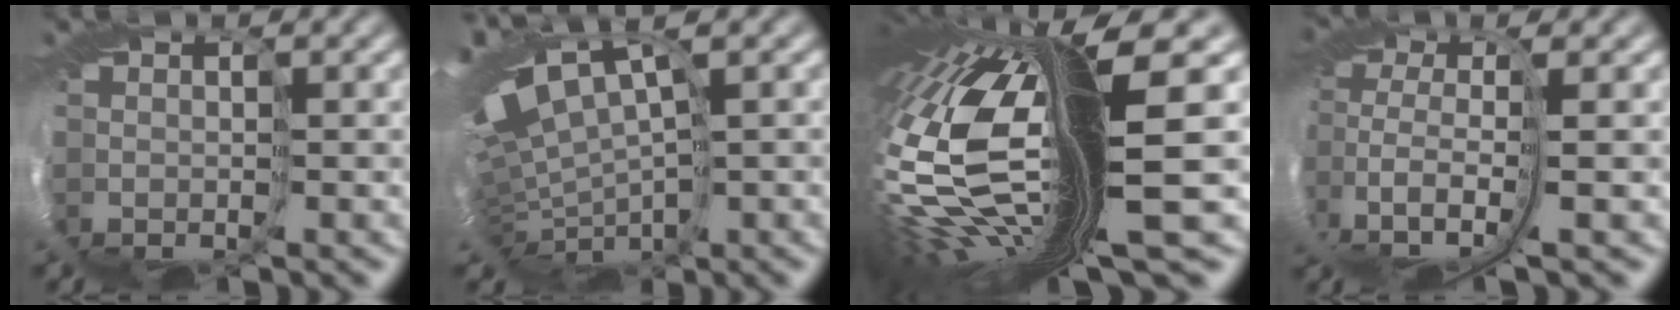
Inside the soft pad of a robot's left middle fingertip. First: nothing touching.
{"total": 7.0, "force": [1.6, 2.7, 6.3], "torque": [-0.150, 0.000, 0.051]}
{"total": 14.6, "force": [0.2, 2.8, 14.3], "torque": [-0.319, -0.069, 0.027]}
{"total": 4.2, "force": [0.6, 1.3, 4.0], "torque": [-0.117, -0.005, 0.000]}